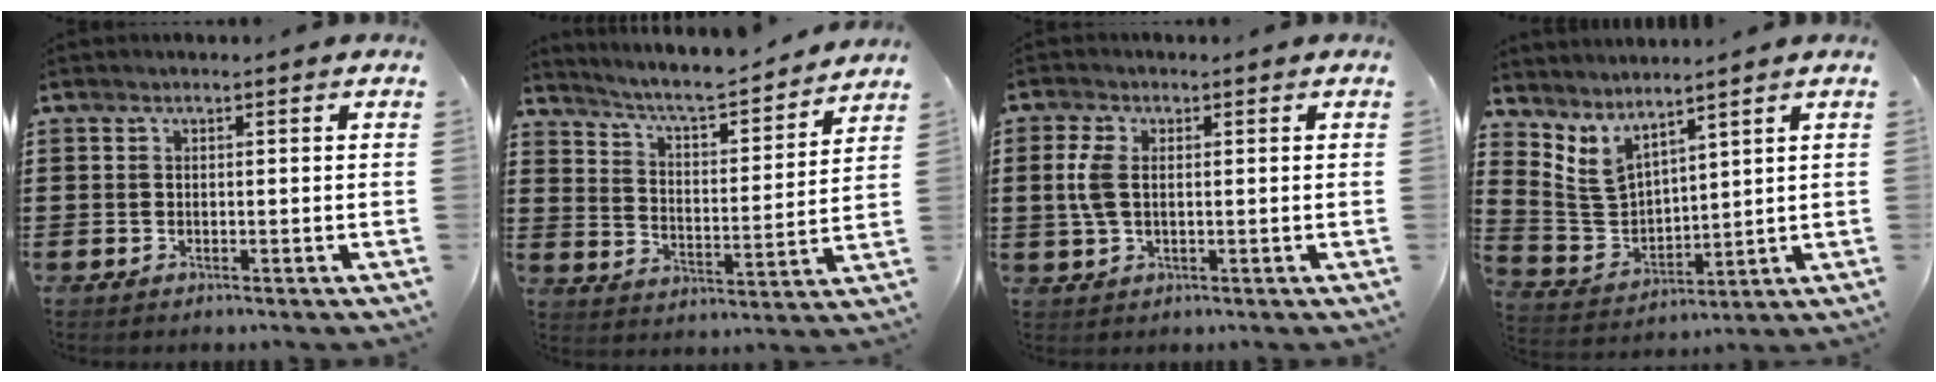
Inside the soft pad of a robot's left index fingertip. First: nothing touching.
{"total": 5.2, "force": [4.9, 0.1, 1.9], "torque": [-0.059, -0.039, 0.074]}
{"total": 4.3, "force": [0.3, 2.3, 3.6], "torque": [-0.103, -0.003, -0.005]}
{"total": 5.4, "force": [4.6, 2.0, 2.0], "torque": [-0.064, -0.025, 0.085]}